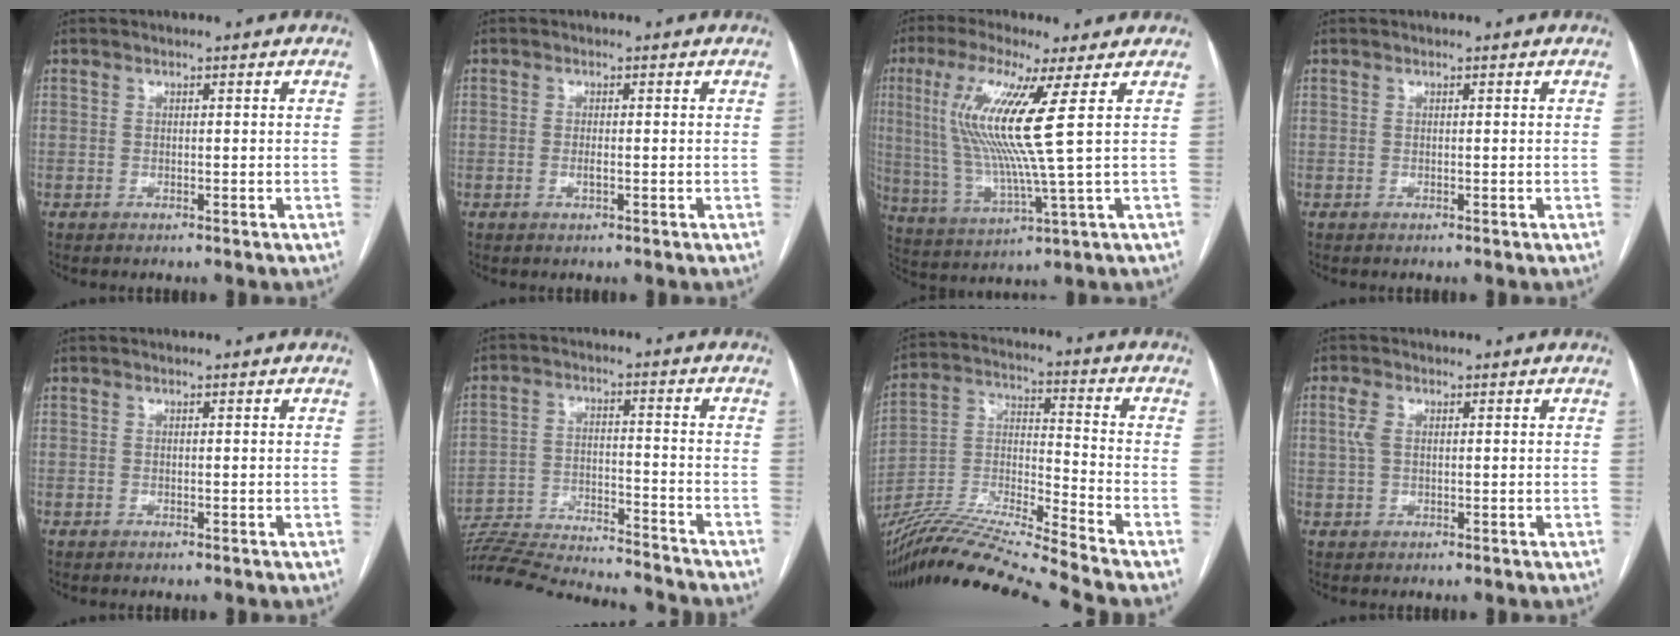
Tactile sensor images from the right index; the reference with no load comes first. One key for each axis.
{"total": 1.0, "fx": -0.2, "fy": 0.2, "fz": 1.0, "tx": -0.026, "ty": -0.001, "tz": -0.001}
{"total": 13.1, "fx": 3.5, "fy": -1.1, "fz": 12.6, "tx": -0.275, "ty": -0.010, "tz": 0.063}
{"total": 0.0}
{"total": 0.0}
{"total": 21.0, "fx": -20.0, "fy": 0.9, "fz": 6.5, "tx": -0.139, "ty": -0.022, "tz": -0.302}
{"total": 19.2, "fx": -17.2, "fy": -2.7, "fz": 8.1, "tx": -0.164, "ty": -0.009, "tz": -0.312}
{"total": 2.5, "fx": 0.8, "fy": 1.4, "fz": 1.9, "tx": -0.061, "ty": 0.016, "tz": 0.022}